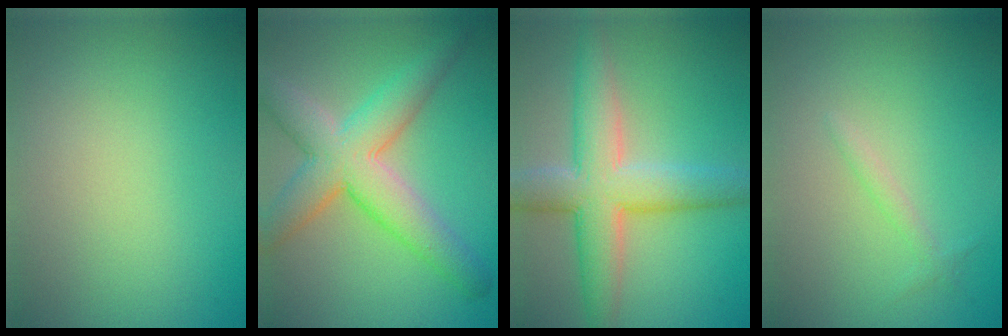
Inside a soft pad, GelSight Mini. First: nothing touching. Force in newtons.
{"total": 7.3, "press": 7.3, "slide": 0.4}
{"total": 7.3, "press": 7.3, "slide": 0.2}
{"total": 1.0, "press": 1.0, "slide": 0.0}